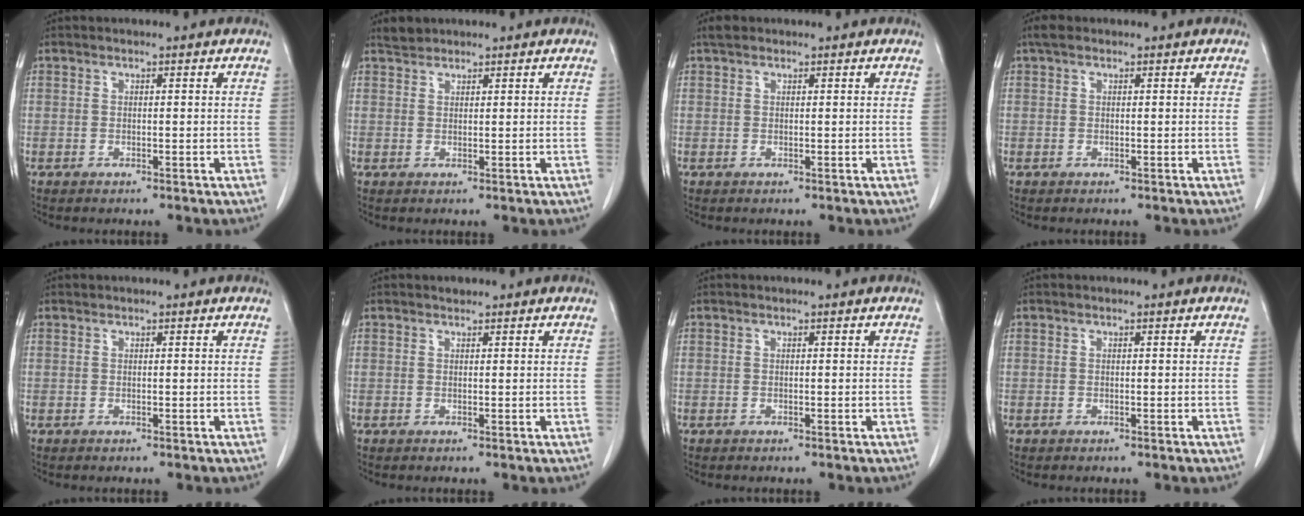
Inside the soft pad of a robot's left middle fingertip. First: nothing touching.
{"total": 1.6, "force": [1.5, 0.5, 0.0], "torque": [-0.002, 0.005, 0.027]}
{"total": 1.2, "force": [0.9, 0.7, 0.3], "torque": [-0.007, 0.012, 0.014]}
{"total": 1.4, "force": [0.9, 0.9, 0.6], "torque": [-0.012, 0.013, 0.013]}
{"total": 0.0}
{"total": 0.7, "force": [0.6, 0.2, 0.1], "torque": [-0.011, 0.002, 0.012]}
{"total": 0.0}
{"total": 0.0}